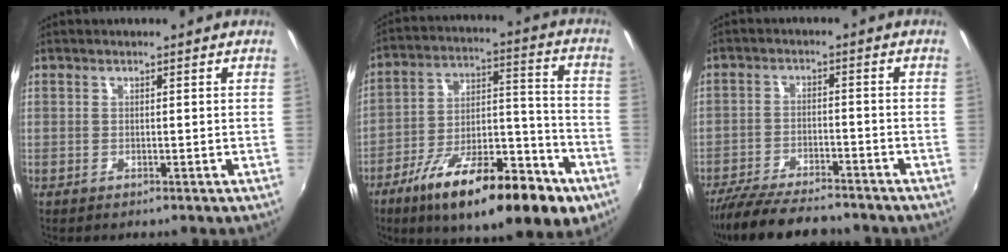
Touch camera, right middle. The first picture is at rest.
{"total": 24.1, "force": [-14.0, 8.2, 17.8], "torque": [-0.281, -0.026, -0.211]}
{"total": 14.4, "force": [-12.5, 3.2, 6.4], "torque": [-0.142, -0.024, -0.205]}